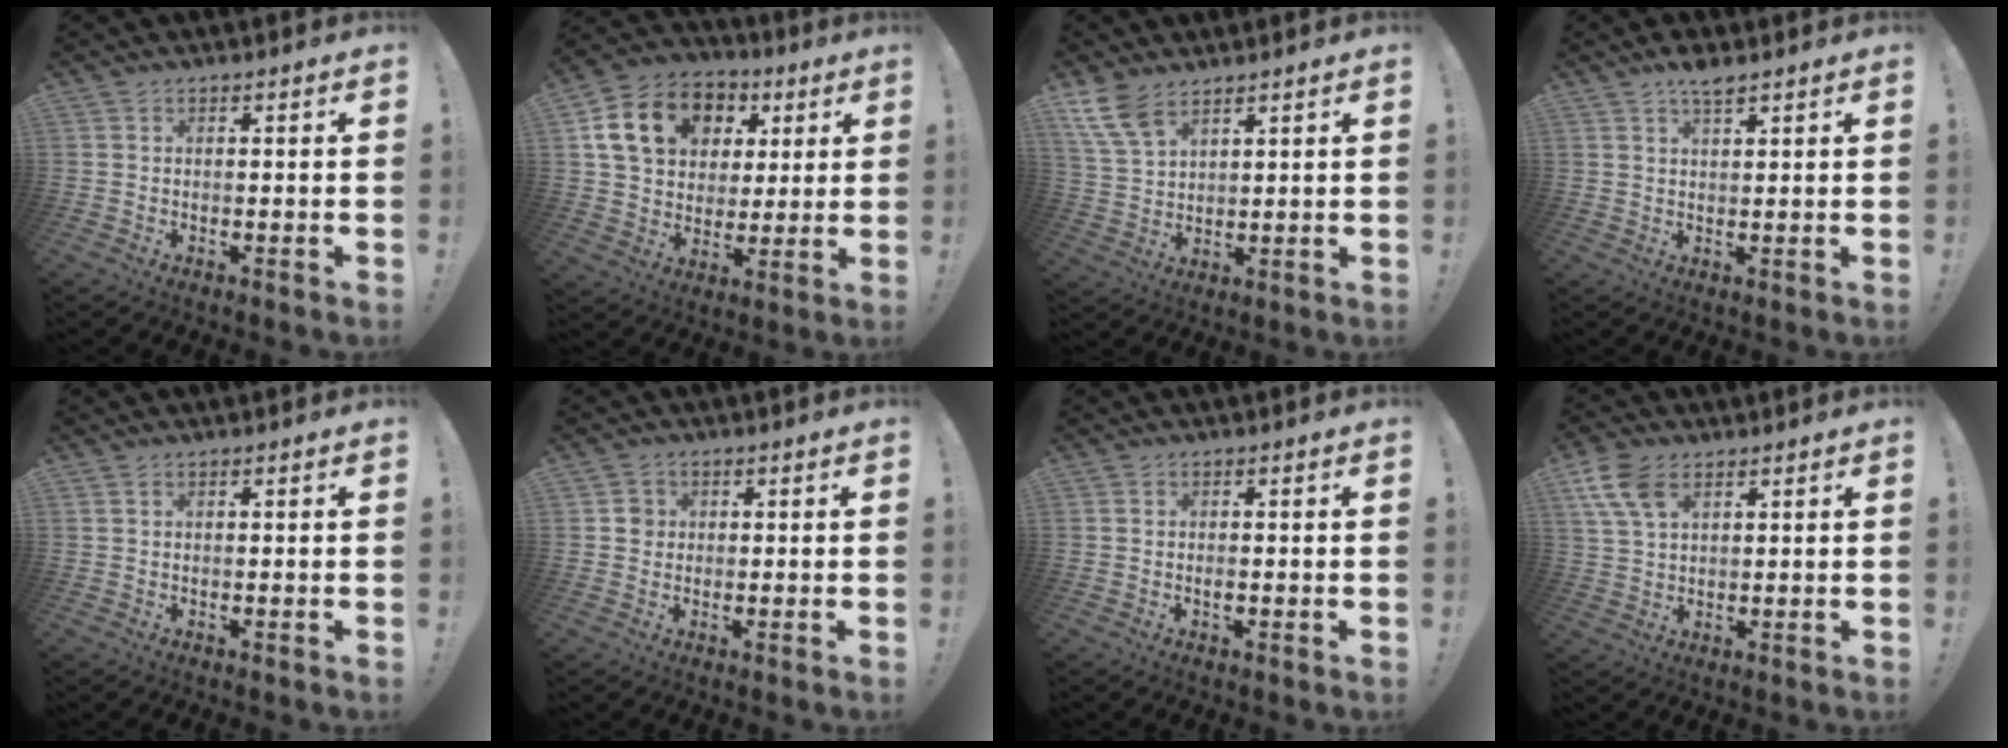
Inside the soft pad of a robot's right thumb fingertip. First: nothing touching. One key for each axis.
{"total": 18.0, "fx": 6.5, "fy": 13.7, "fz": 9.7, "tx": -0.142, "ty": -0.009, "tz": 0.133}
{"total": 8.9, "fx": 6.3, "fy": 4.3, "fz": 4.7, "tx": -0.098, "ty": -0.028, "tz": 0.122}
{"total": 3.8, "fx": 2.9, "fy": 0.8, "fz": 2.3, "tx": -0.038, "ty": -0.019, "tz": 0.049}
{"total": 0.0}
{"total": 2.8, "fx": 0.2, "fy": 2.7, "fz": 0.8, "tx": -0.001, "ty": 0.002, "tz": 0.002}
{"total": 1.1, "fx": -0.5, "fy": 0.5, "fz": 0.8, "tx": -0.009, "ty": -0.002, "tz": -0.009}
{"total": 9.5, "fx": 4.6, "fy": 5.7, "fz": 6.0, "tx": -0.112, "ty": -0.008, "tz": 0.091}